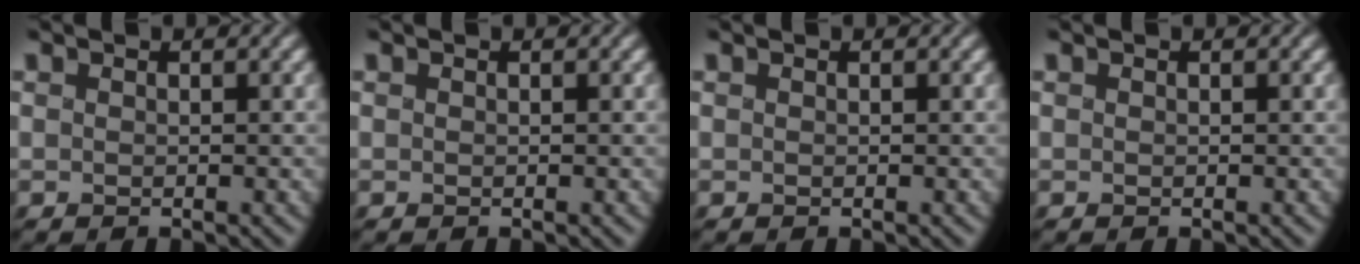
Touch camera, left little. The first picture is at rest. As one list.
[{"total": 0.0}, {"total": 0.0}, {"total": 0.0}]